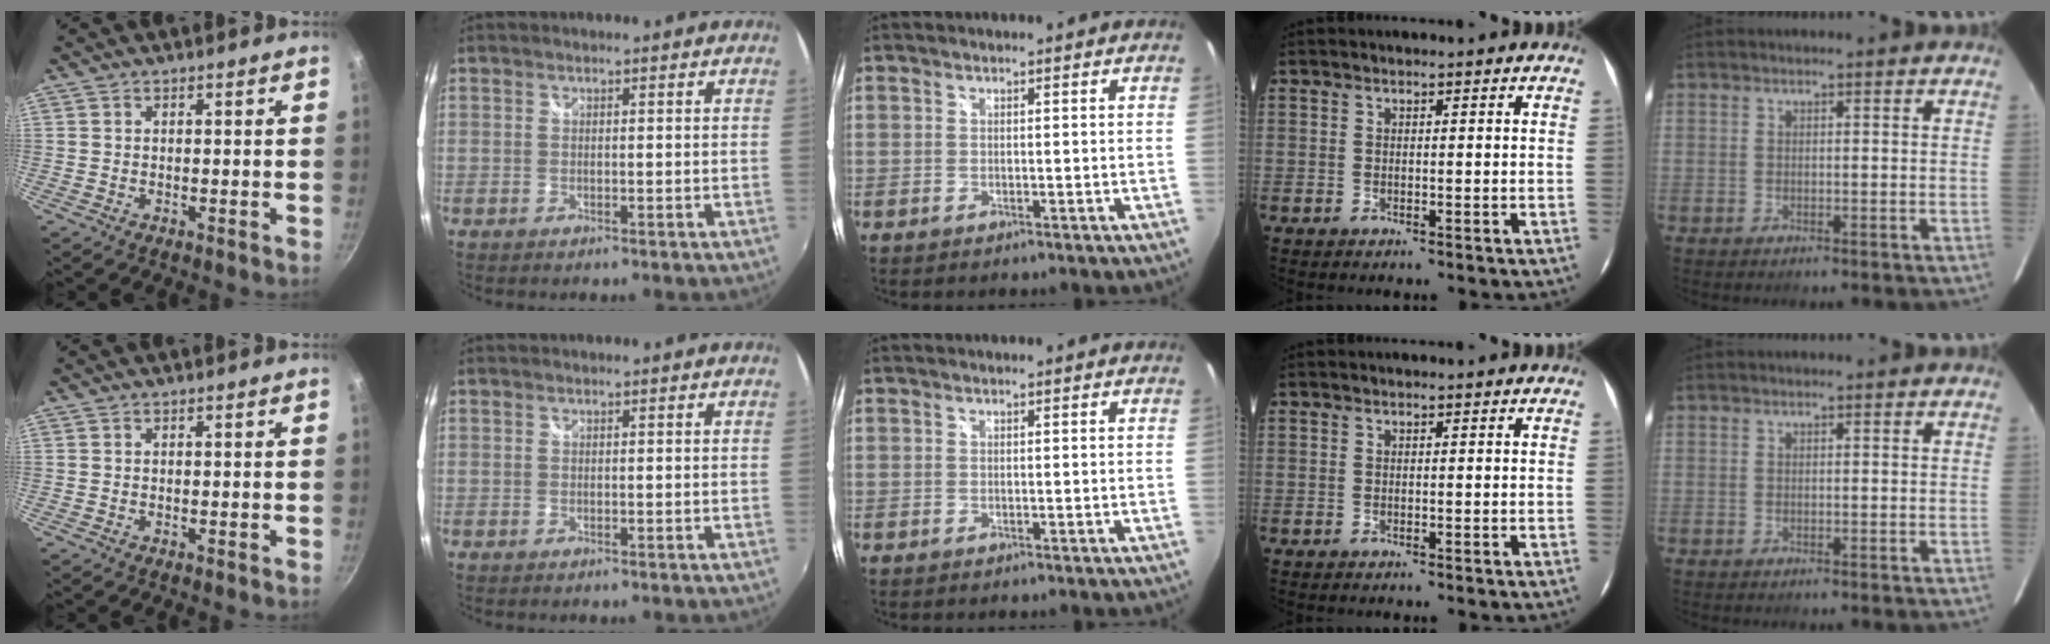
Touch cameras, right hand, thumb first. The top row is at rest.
{}